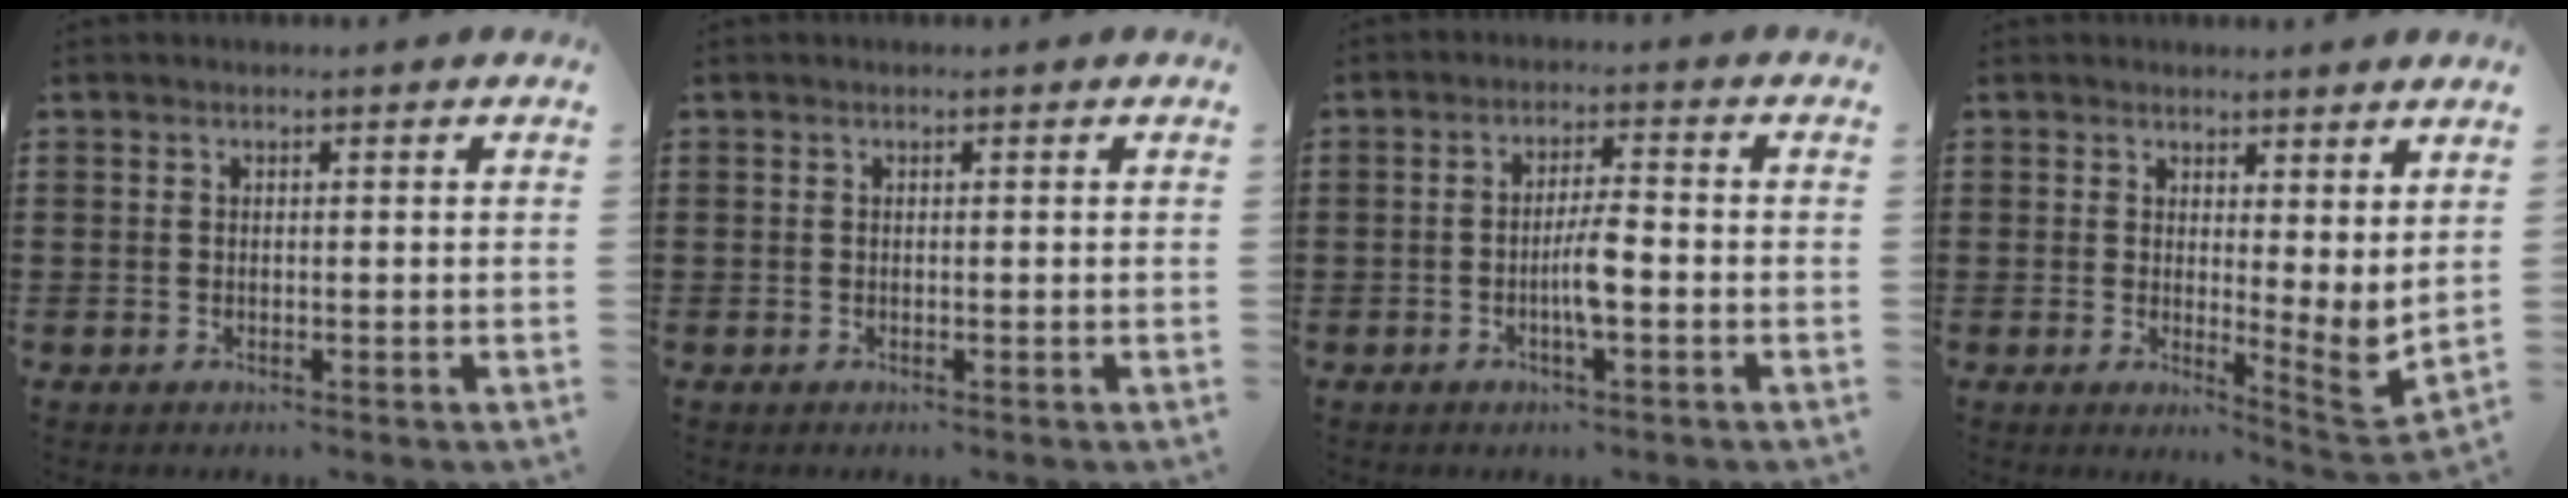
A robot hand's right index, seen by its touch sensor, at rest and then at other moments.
{"total": 0.0}
{"total": 4.4, "force": [-1.2, 0.6, 4.2], "torque": [-0.081, 0.001, -0.026]}
{"total": 4.1, "force": [3.3, 0.9, 2.2], "torque": [-0.039, -0.024, 0.060]}